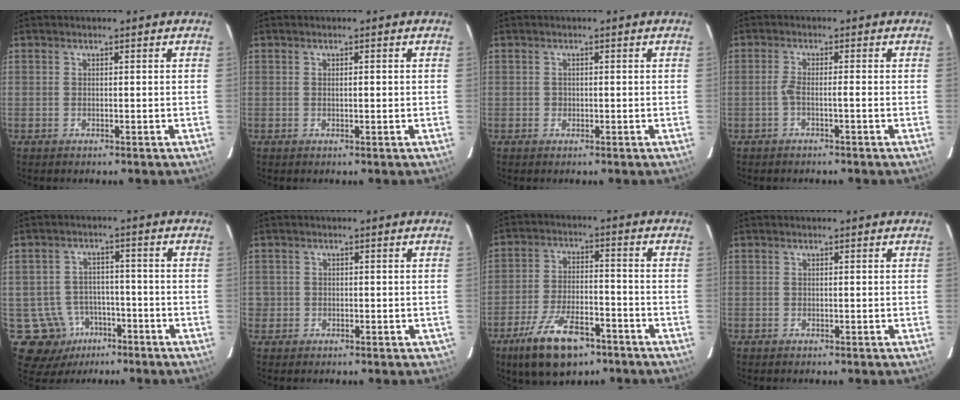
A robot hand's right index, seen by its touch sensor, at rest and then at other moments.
{"total": 0.9, "force": [0.0, 0.2, 0.9], "torque": [-0.015, 0.000, 0.002]}
{"total": 0.6, "force": [-0.1, 0.6, 0.2], "torque": [-0.003, 0.003, -0.003]}
{"total": 1.9, "force": [-0.8, -0.1, 1.7], "torque": [-0.035, 0.005, -0.017]}
{"total": 11.2, "force": [-4.6, 10.0, 1.7], "torque": [-0.046, 0.030, -0.057]}
{"total": 2.0, "force": [-0.4, 1.9, 0.2], "torque": [0.007, 0.007, -0.001]}
{"total": 12.0, "force": [-7.7, 4.5, 8.0], "torque": [-0.154, -0.008, -0.132]}
{"total": 0.0}